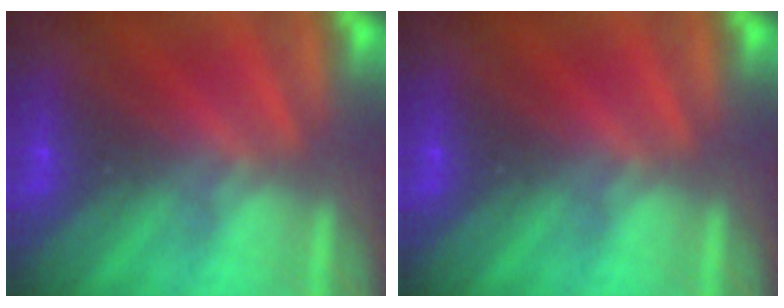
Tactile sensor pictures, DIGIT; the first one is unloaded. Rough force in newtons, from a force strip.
{"total": 0.0}